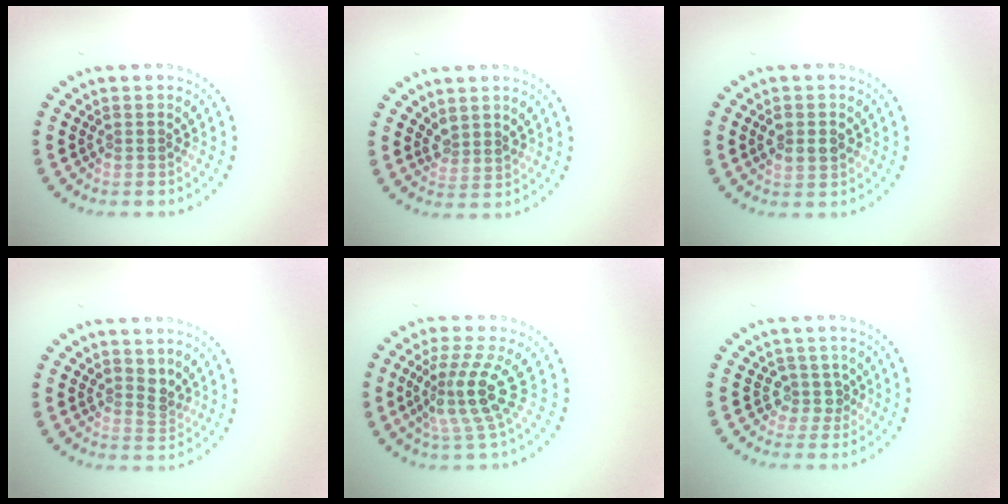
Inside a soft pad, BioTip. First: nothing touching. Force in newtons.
{"total": 1.4, "press": 1.1, "slide": 0.9}
{"total": 2.0, "press": 2.0, "slide": 0.3}
{"total": 1.5, "press": 1.2, "slide": 1.0}
{"total": 4.3, "press": 3.1, "slide": 3.0}
{"total": 1.9, "press": 1.4, "slide": 1.3}